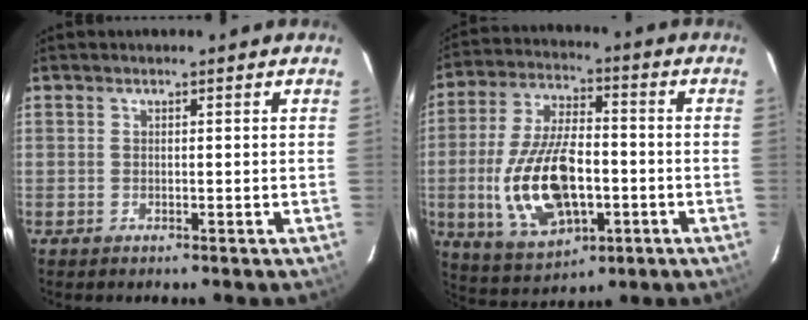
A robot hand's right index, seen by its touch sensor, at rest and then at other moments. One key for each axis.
{"total": 18.0, "fx": -3.8, "fy": 8.8, "fz": 15.2, "tx": -0.315, "ty": -0.003, "tz": -0.052}